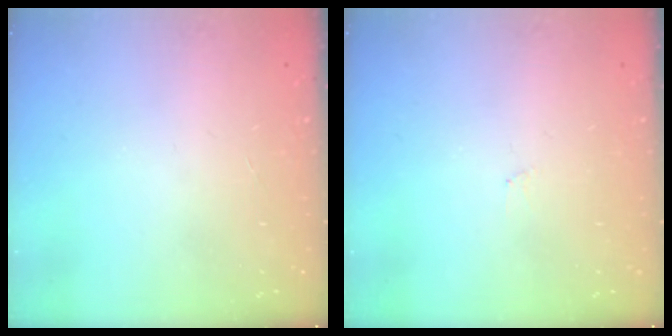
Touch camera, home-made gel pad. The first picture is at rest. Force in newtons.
{"total": 2.8, "press": 2.8, "slide": 0.4}